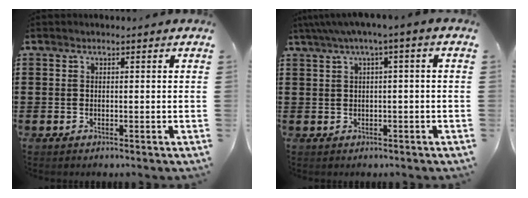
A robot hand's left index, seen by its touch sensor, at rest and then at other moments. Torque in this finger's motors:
{"motor_torque": [2.14, 0.00, 0.62, 0.21]}